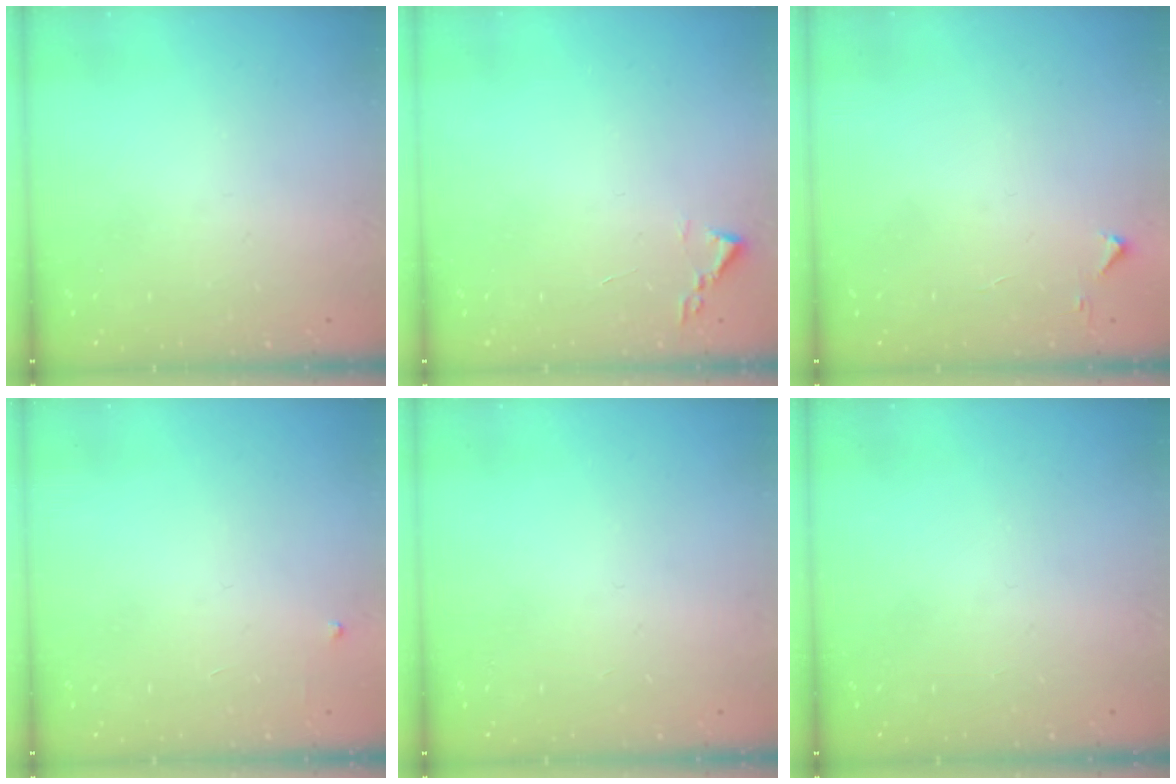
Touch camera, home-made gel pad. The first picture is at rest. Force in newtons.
{"total": 1.9, "press": 1.8, "slide": 0.3}
{"total": 2.8, "press": 2.8, "slide": 0.4}
{"total": 2.6, "press": 2.6, "slide": 0.4}
{"total": 0.0}
{"total": 0.0}